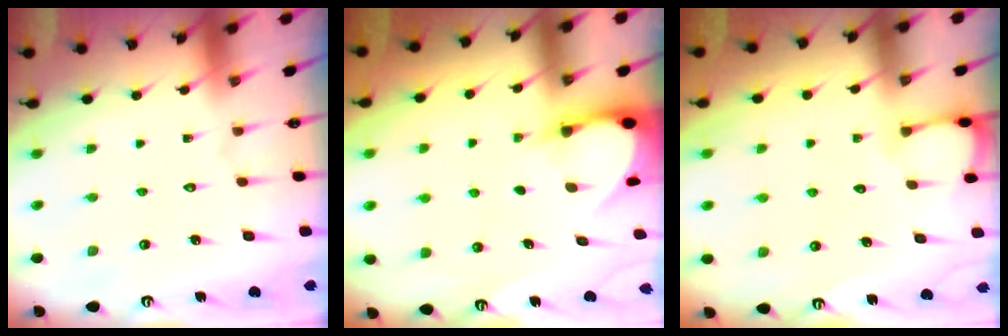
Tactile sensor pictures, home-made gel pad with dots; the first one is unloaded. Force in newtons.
{"total": 3.1, "press": 3.1, "slide": 0.3}
{"total": 3.6, "press": 3.6, "slide": 0.4}